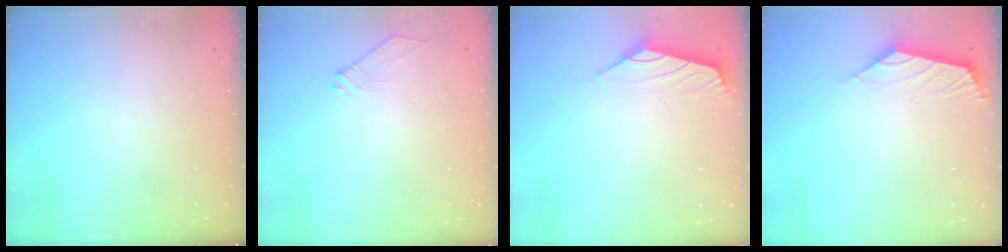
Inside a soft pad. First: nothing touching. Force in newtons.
{"total": 3.2, "press": 3.1, "slide": 0.6}
{"total": 1.7, "press": 1.6, "slide": 0.7}
{"total": 2.9, "press": 2.8, "slide": 0.7}